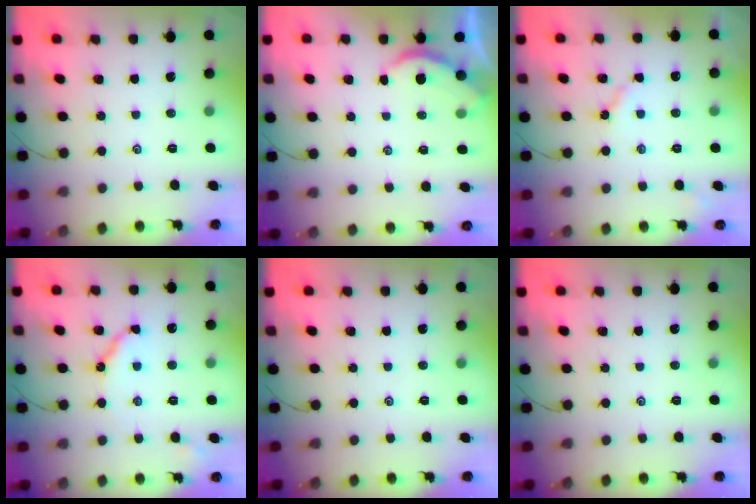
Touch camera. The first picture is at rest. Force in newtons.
{"total": 2.0, "press": 2.0, "slide": 0.2}
{"total": 2.9, "press": 2.9, "slide": 0.4}
{"total": 8.8, "press": 8.7, "slide": 0.7}
{"total": 0.0}
{"total": 0.0}